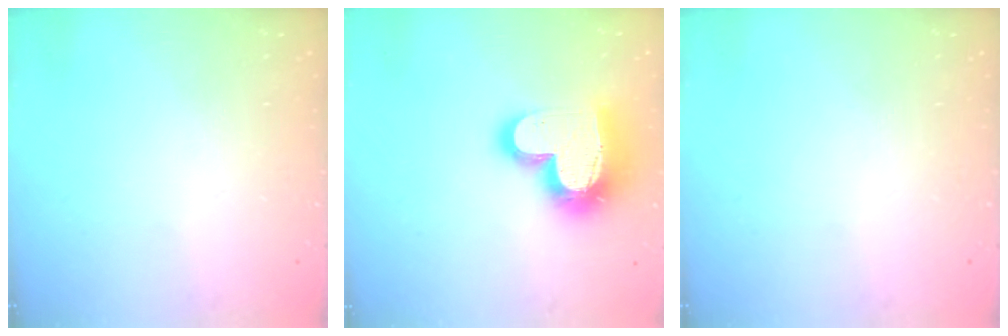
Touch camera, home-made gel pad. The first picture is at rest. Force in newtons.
{"total": 19.3, "press": 19.2, "slide": 1.7}
{"total": 0.0}